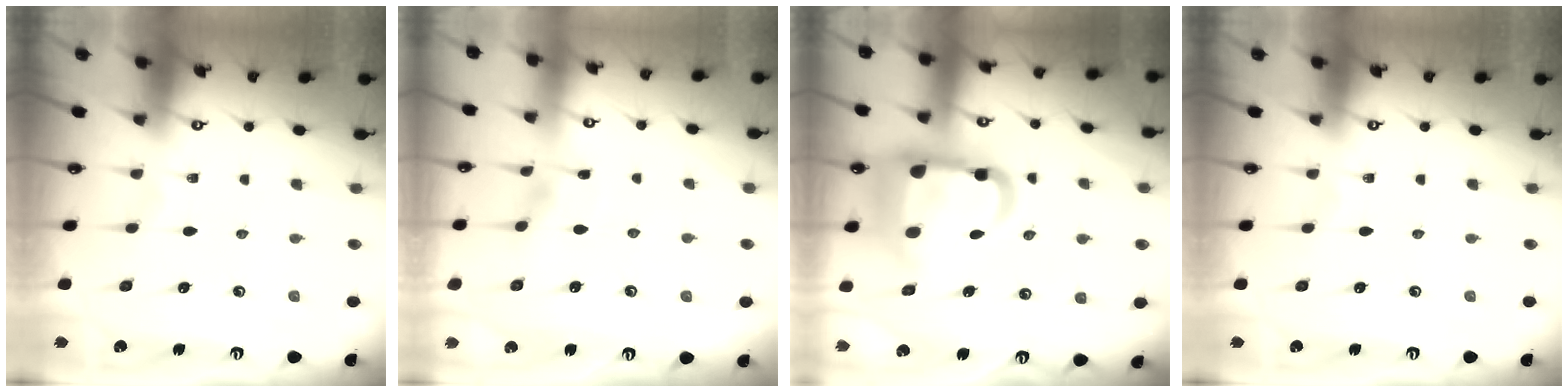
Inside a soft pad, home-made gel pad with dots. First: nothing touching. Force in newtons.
{"total": 2.7, "press": 2.7, "slide": 0.3}
{"total": 17.9, "press": 17.7, "slide": 2.2}
{"total": 0.0}